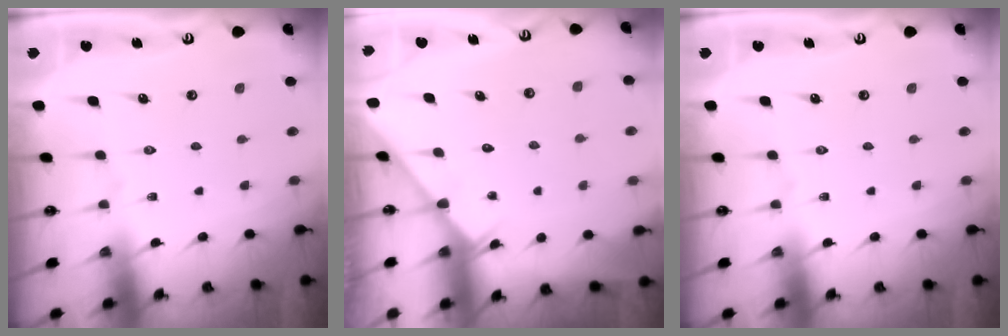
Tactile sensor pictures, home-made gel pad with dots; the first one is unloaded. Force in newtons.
{"total": 2.6, "press": 2.6, "slide": 0.3}
{"total": 0.0}